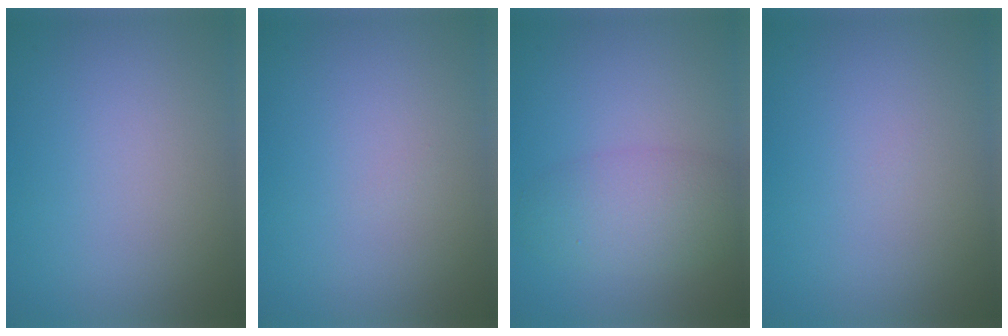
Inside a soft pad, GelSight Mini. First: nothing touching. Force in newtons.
{"total": 0.0}
{"total": 4.1, "press": 4.1, "slide": 0.2}
{"total": 0.0}